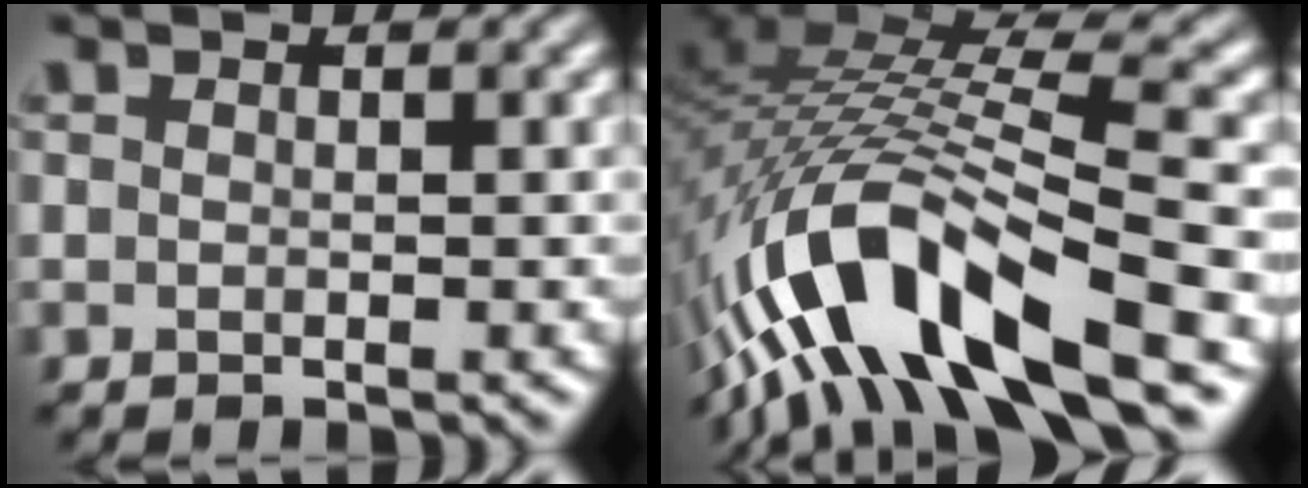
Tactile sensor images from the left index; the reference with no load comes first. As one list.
[{"total": 13.0, "force": [-6.1, 4.5, 10.5], "torque": [-0.206, 0.005, -0.095]}]